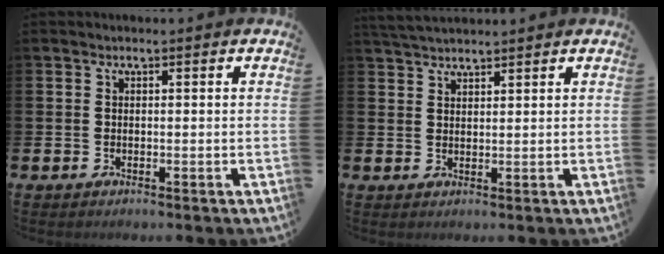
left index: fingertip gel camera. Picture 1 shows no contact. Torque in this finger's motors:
{"motor_torque": [-0.02, -0.26, 0.42, 0.13]}